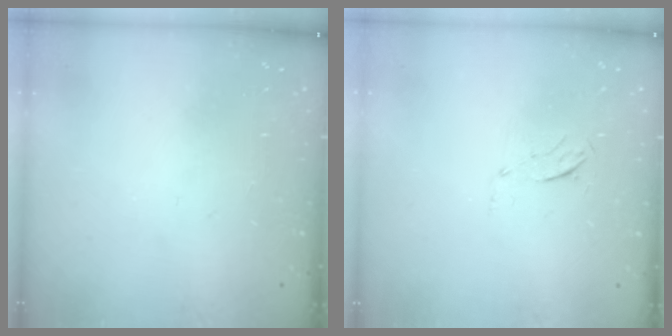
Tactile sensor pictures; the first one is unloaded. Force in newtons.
{"total": 4.2, "press": 3.9, "slide": 1.6}